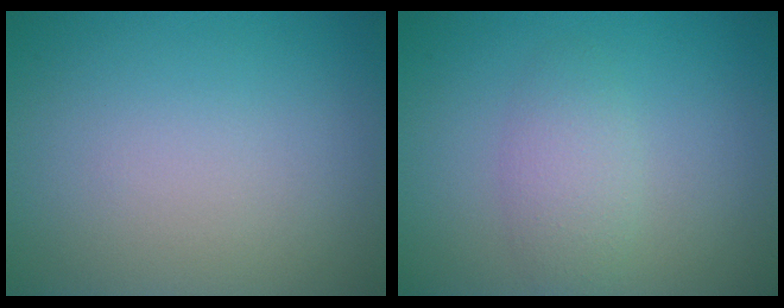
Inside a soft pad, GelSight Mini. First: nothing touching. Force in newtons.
{"total": 2.4, "press": 2.4, "slide": 0.0}